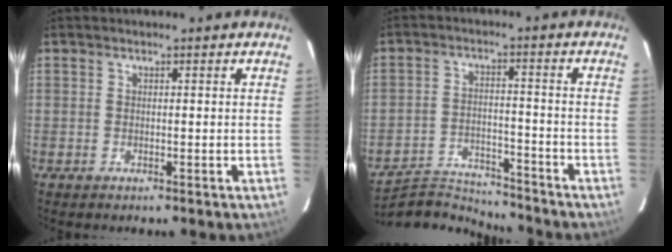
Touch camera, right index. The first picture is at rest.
{"total": 10.2, "force": [-10.1, 1.4, -0.1], "torque": [-0.026, 0.012, -0.170]}